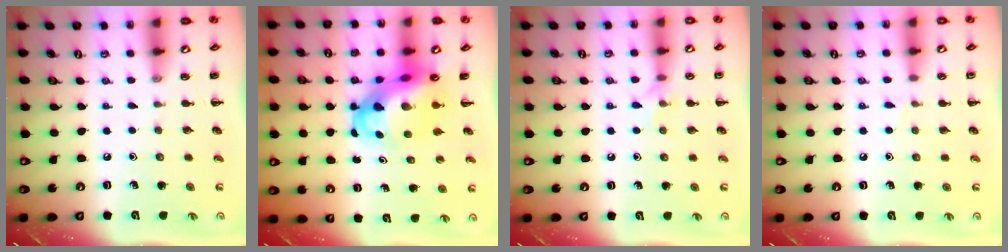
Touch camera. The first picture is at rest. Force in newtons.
{"total": 9.7, "press": 9.2, "slide": 3.0}
{"total": 5.9, "press": 5.8, "slide": 1.1}
{"total": 2.7, "press": 2.5, "slide": 1.0}